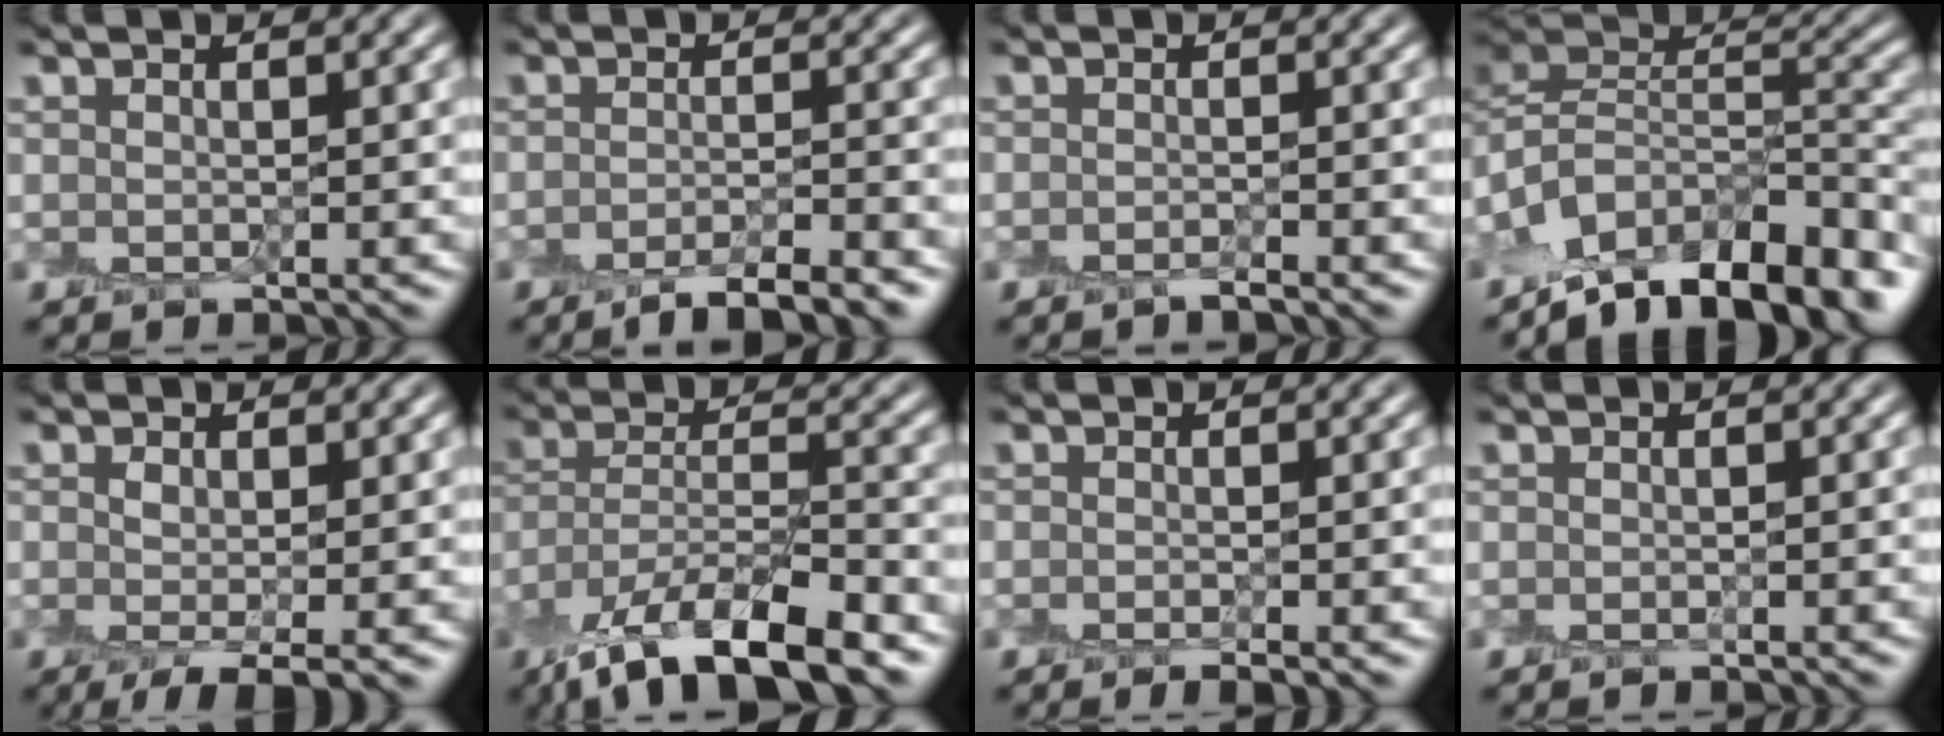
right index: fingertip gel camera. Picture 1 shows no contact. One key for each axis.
{"total": 4.5, "fx": -3.2, "fy": 1.1, "fz": 3.0, "tx": -0.041, "ty": -0.003, "tz": -0.057}
{"total": 1.2, "fx": -1.0, "fy": 0.2, "fz": 0.7, "tx": -0.004, "ty": -0.004, "tz": -0.023}
{"total": 13.9, "fx": -9.3, "fy": 6.7, "fz": 7.9, "tx": -0.150, "ty": 0.007, "tz": -0.145}
{"total": 3.0, "fx": -0.7, "fy": 0.9, "fz": 2.7, "tx": -0.050, "ty": -0.010, "tz": -0.010}
{"total": 12.3, "fx": -8.8, "fy": 4.1, "fz": 7.6, "tx": -0.139, "ty": -0.005, "tz": -0.162}
{"total": 1.5, "fx": -0.9, "fy": 0.4, "fz": 1.2, "tx": -0.014, "ty": -0.003, "tz": -0.016}
{"total": 0.0}